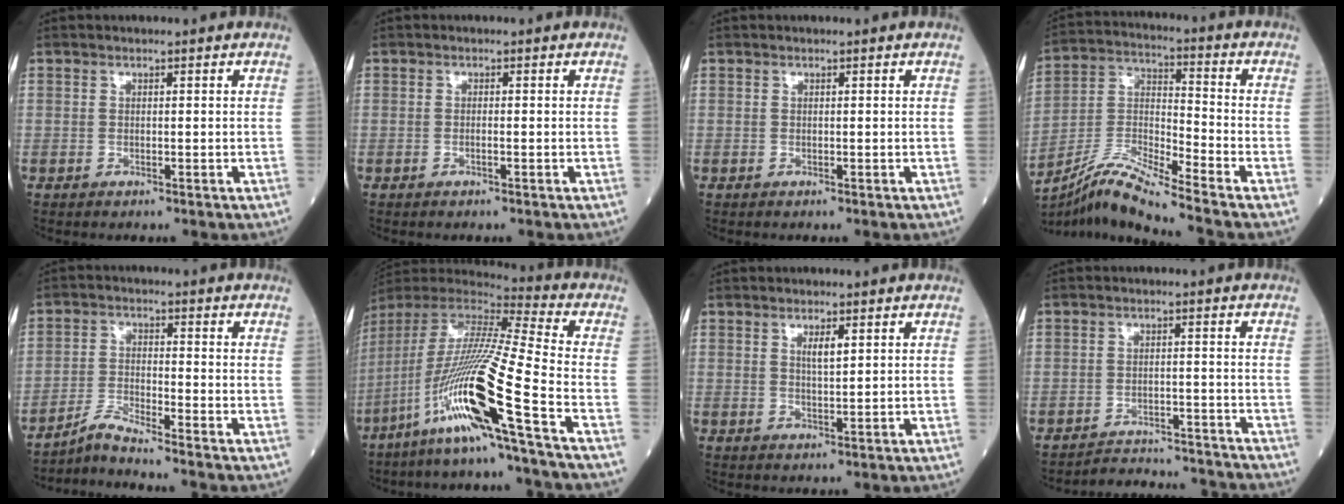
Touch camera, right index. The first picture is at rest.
{"total": 0.6, "force": [-0.3, 0.0, 0.5], "torque": [-0.011, 0.001, -0.006]}
{"total": 0.0}
{"total": 11.0, "force": [-9.3, -1.1, 5.8], "torque": [-0.122, -0.005, -0.176]}
{"total": 4.4, "force": [-4.0, -1.5, 0.8], "torque": [-0.029, -0.023, -0.081]}
{"total": 21.3, "force": [-10.0, -1.5, 18.7], "torque": [-0.404, -0.044, -0.204]}
{"total": 2.3, "force": [1.0, 0.4, 2.1], "torque": [-0.039, -0.001, 0.017]}
{"total": 11.1, "force": [-11.1, 0.2, 0.2], "torque": [-0.001, 0.017, -0.166]}